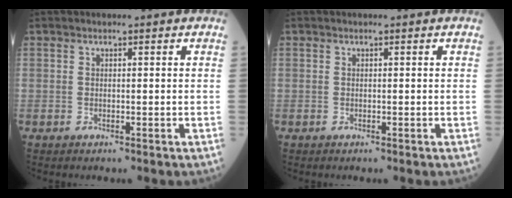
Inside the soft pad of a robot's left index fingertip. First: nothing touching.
{"total": 0.0}